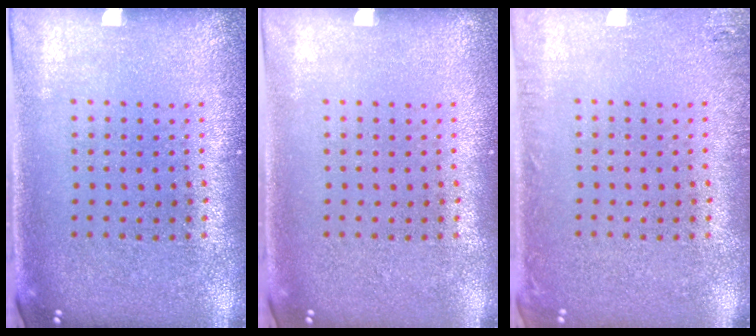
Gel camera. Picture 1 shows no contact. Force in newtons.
{"total": 0.0}
{"total": 1.5, "press": 1.5, "slide": 0.2}